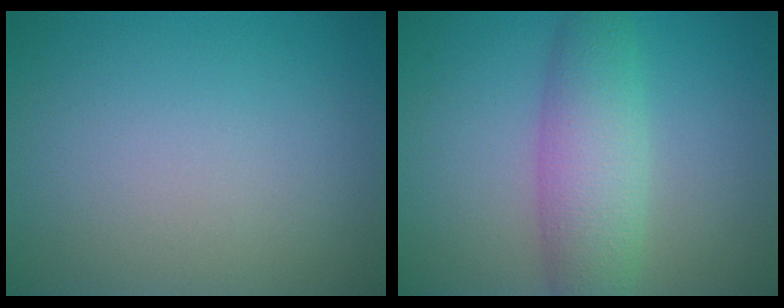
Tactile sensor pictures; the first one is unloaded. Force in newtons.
{"total": 5.3, "press": 5.3, "slide": 0.0}